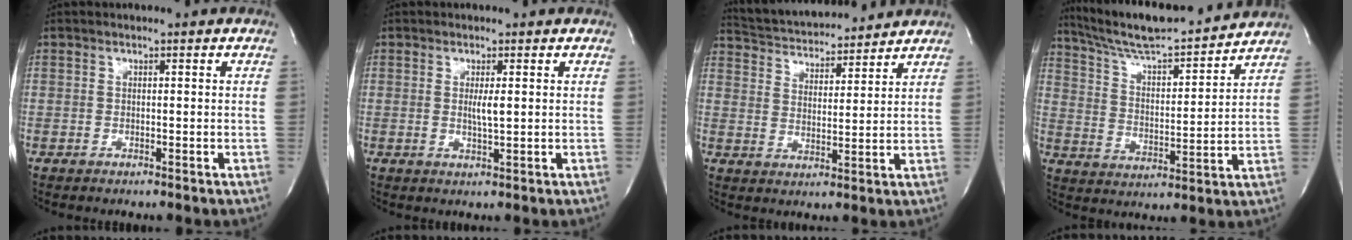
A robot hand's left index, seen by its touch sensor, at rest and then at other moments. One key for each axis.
{"total": 2.0, "fx": 0.0, "fy": 0.1, "fz": 2.0, "tx": -0.042, "ty": -0.008, "tz": 0.000}
{"total": 13.4, "fx": 12.7, "fy": 2.3, "fz": 3.6, "tx": -0.064, "ty": 0.019, "tz": 0.203}
{"total": 16.9, "fx": 15.6, "fy": 1.1, "fz": 6.4, "tx": -0.117, "ty": 0.005, "tz": 0.249}